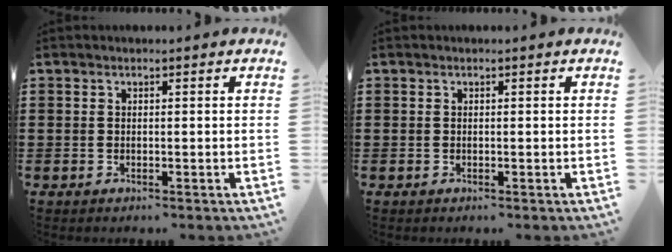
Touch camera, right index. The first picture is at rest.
{"total": 0.0}